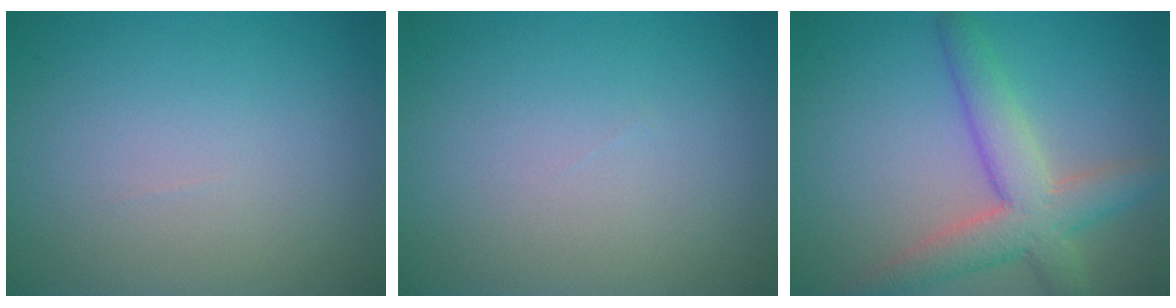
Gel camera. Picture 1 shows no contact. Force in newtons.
{"total": 0.0}
{"total": 5.7, "press": 5.7, "slide": 0.4}